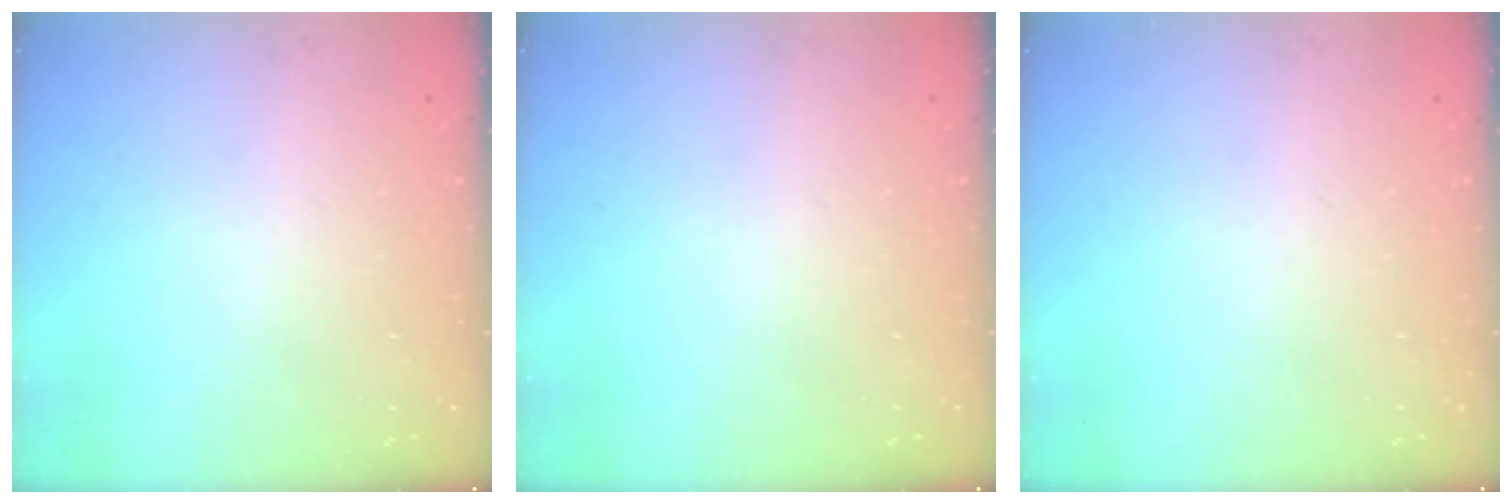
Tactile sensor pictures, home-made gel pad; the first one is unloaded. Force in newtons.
{"total": 0.0}
{"total": 0.0}